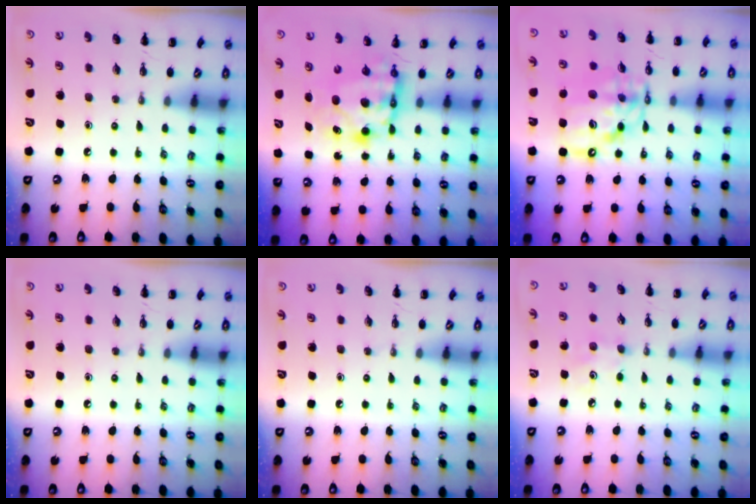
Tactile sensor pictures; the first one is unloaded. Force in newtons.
{"total": 7.3, "press": 7.1, "slide": 1.5}
{"total": 12.5, "press": 12.0, "slide": 3.4}
{"total": 0.0}
{"total": 0.0}
{"total": 3.6, "press": 3.5, "slide": 0.9}